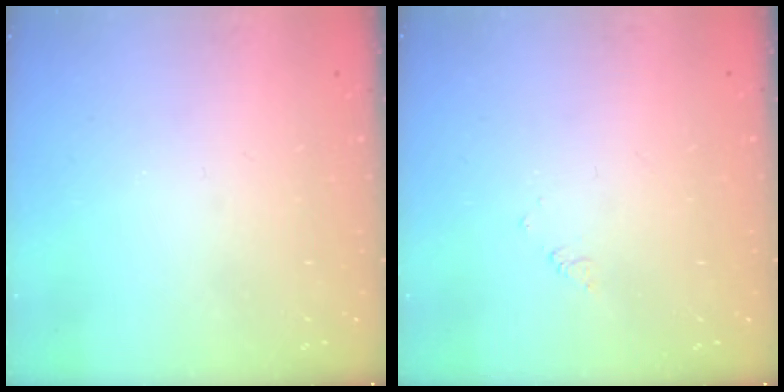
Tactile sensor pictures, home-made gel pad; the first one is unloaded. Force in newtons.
{"total": 1.7, "press": 1.7, "slide": 0.3}